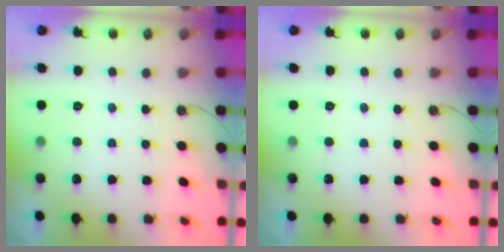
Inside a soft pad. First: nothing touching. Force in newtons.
{"total": 0.0}